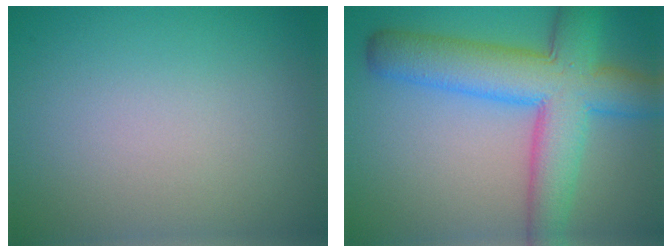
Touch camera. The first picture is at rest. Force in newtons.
{"total": 9.3, "press": 9.3, "slide": 0.3}